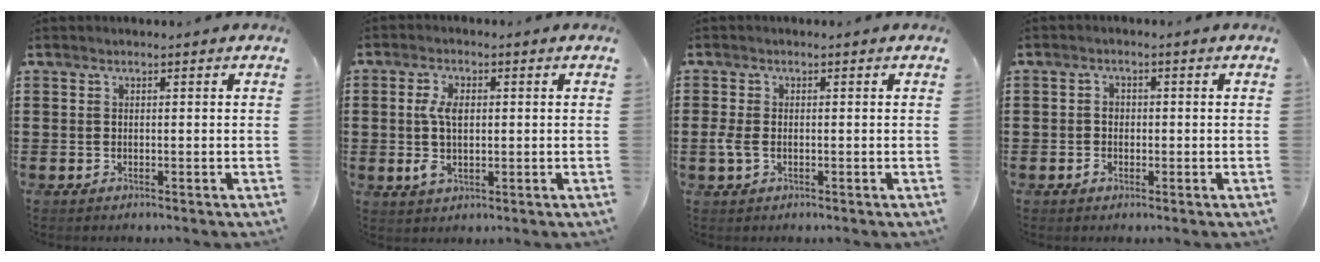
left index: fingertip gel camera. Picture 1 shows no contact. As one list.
[{"total": 5.3, "force": [0.2, 2.7, 4.5], "torque": [-0.103, 0.003, -0.001]}, {"total": 2.6, "force": [-0.6, 1.4, 2.1], "torque": [-0.055, -0.005, -0.013]}, {"total": 1.8, "force": [-0.5, 1.5, 0.9], "torque": [-0.020, 0.004, -0.012]}]